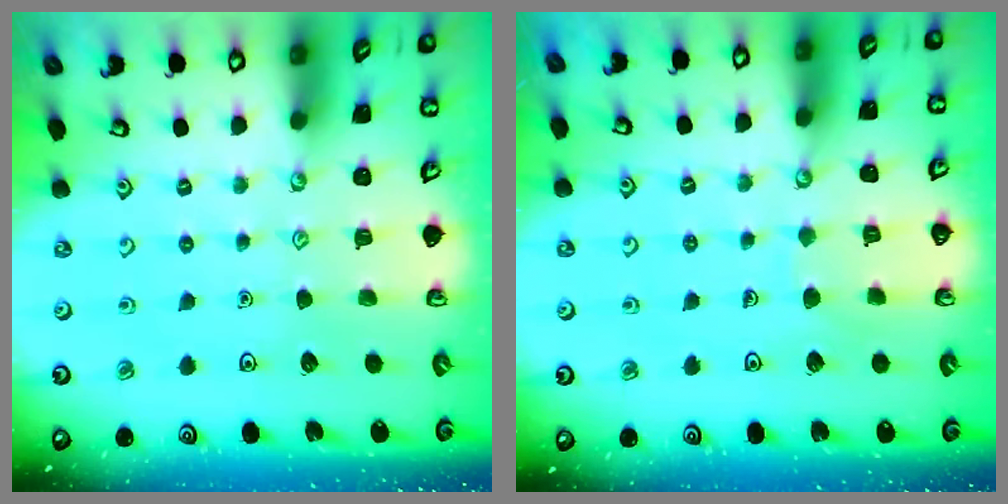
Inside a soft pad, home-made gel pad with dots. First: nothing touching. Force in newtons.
{"total": 5.7, "press": 5.7, "slide": 0.5}